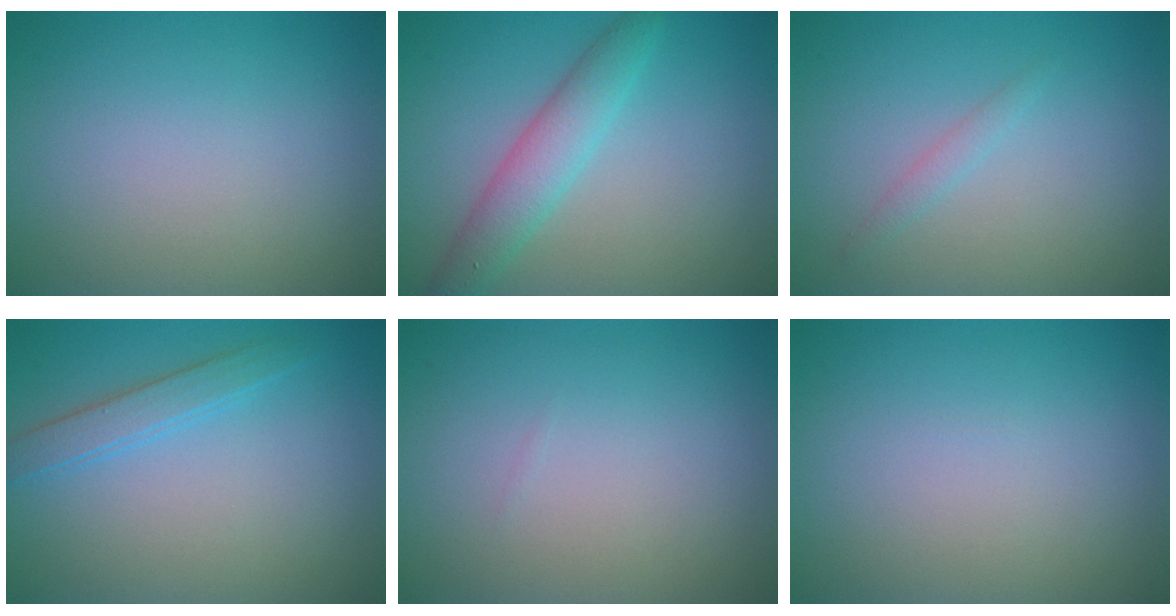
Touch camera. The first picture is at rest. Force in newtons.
{"total": 3.8, "press": 3.8, "slide": 0.2}
{"total": 1.0, "press": 1.0, "slide": 0.1}
{"total": 2.1, "press": 2.1, "slide": 0.1}
{"total": 0.0}
{"total": 0.0}